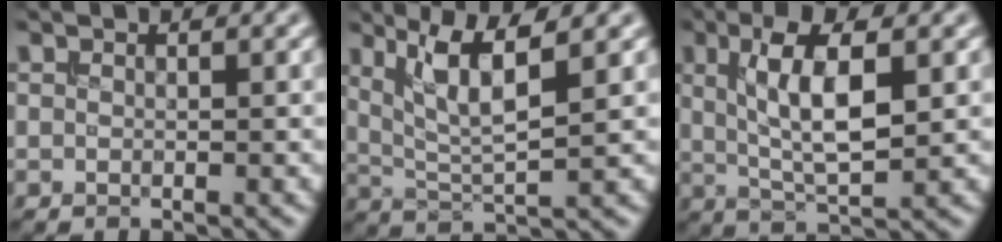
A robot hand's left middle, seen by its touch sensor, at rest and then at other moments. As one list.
[{"total": 5.5, "force": [2.3, 1.3, 4.8], "torque": [-0.091, -0.002, 0.045]}, {"total": 6.6, "force": [1.3, 2.2, 6.0], "torque": [-0.110, 0.004, 0.024]}]